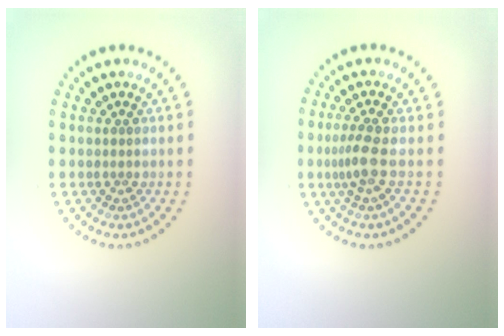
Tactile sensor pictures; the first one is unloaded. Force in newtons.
{"total": 2.3, "press": 1.8, "slide": 1.4}